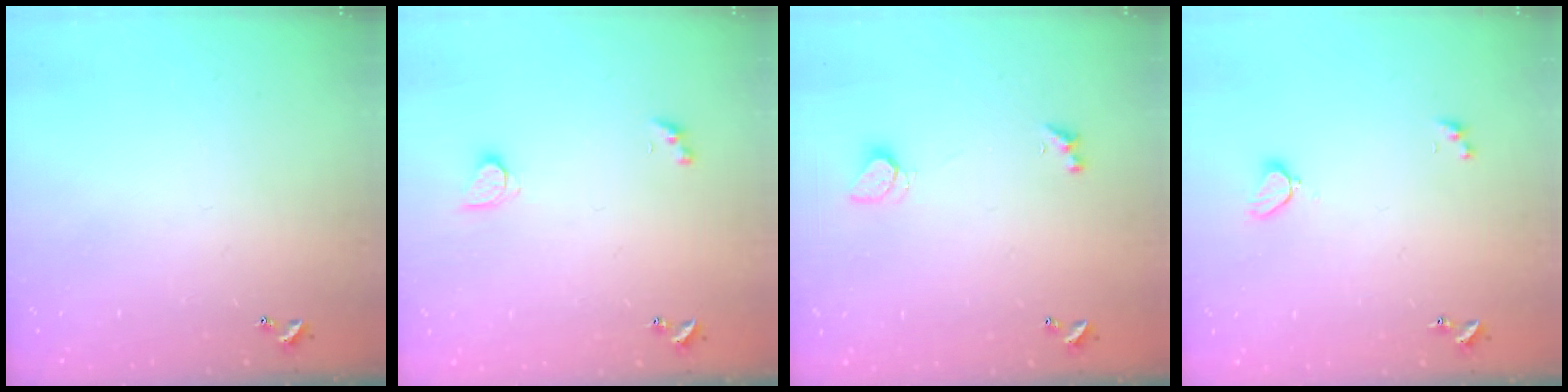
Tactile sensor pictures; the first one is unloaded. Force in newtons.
{"total": 2.6, "press": 2.6, "slide": 0.5}
{"total": 1.3, "press": 1.2, "slide": 0.4}
{"total": 2.1, "press": 2.0, "slide": 0.5}